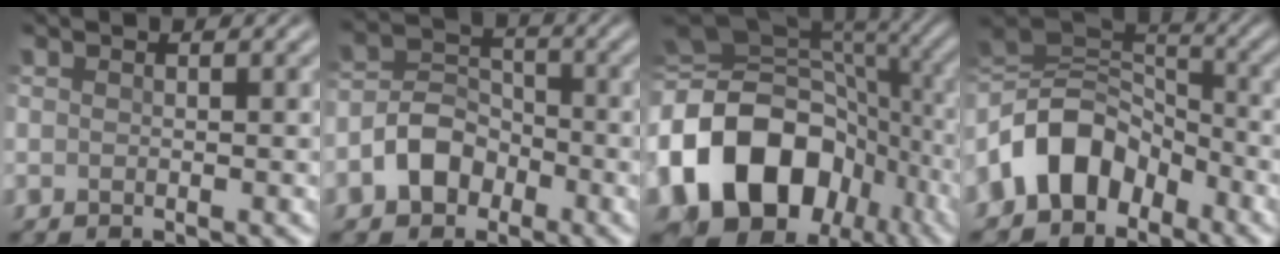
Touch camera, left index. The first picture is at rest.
{"total": 4.2, "force": [-2.1, 3.1, 2.0], "torque": [-0.034, 0.006, -0.045]}
{"total": 17.5, "force": [-5.4, 13.2, 10.1], "torque": [-0.205, -0.008, -0.102]}
{"total": 8.1, "force": [-4.3, 5.4, 4.2], "torque": [-0.062, 0.012, -0.098]}